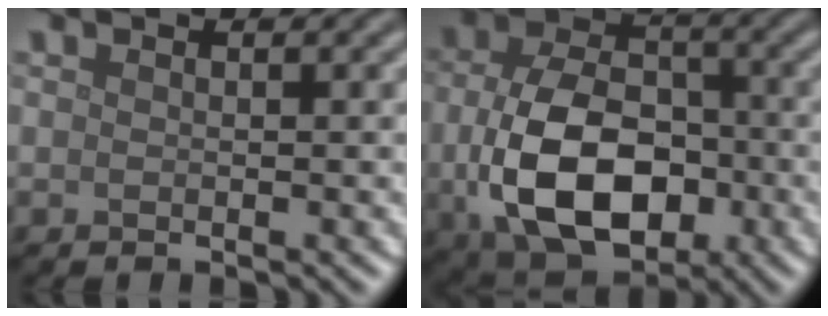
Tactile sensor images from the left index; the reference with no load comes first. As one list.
[{"total": 11.0, "force": [-2.1, 7.2, 8.0], "torque": [-0.171, -0.026, -0.028]}]